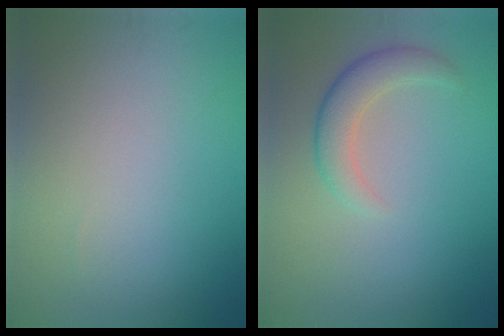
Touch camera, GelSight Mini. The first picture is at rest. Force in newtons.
{"total": 2.9, "press": 2.9, "slide": 0.2}